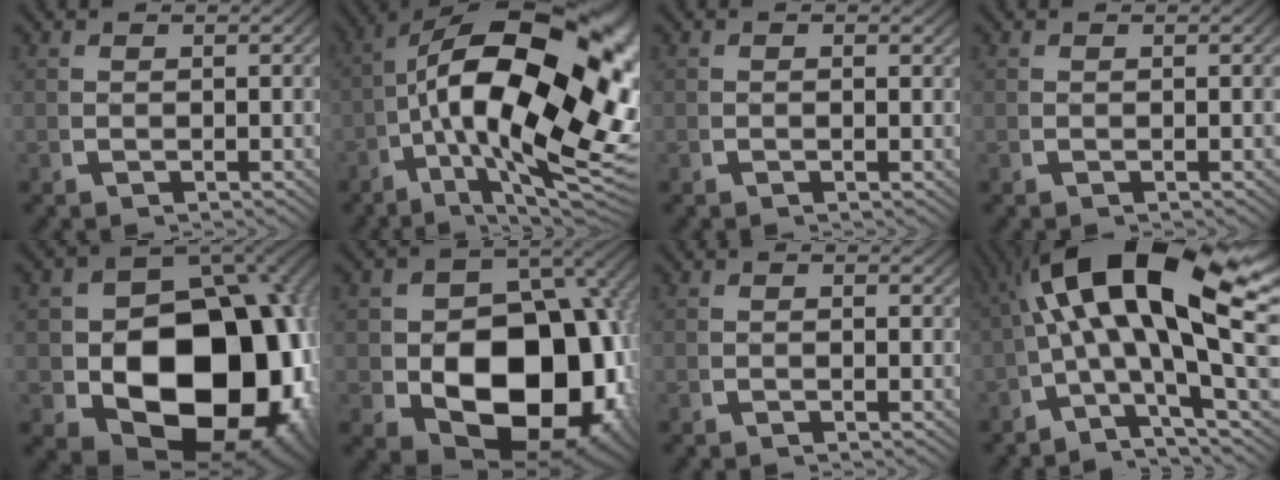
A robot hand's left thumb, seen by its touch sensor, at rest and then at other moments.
{"total": 23.4, "force": [-0.6, 13.1, 19.4], "torque": [-0.307, -0.069, 0.014]}
{"total": 0.0}
{"total": 0.0}
{"total": 28.3, "force": [-3.4, 18.7, 20.9], "torque": [-0.347, -0.098, 0.000]}
{"total": 21.4, "force": [-2.4, 14.5, 15.6], "torque": [-0.276, -0.090, 0.010]}
{"total": 0.0}
{"total": 16.0, "force": [1.9, 8.0, 13.7], "torque": [-0.224, -0.012, 0.032]}